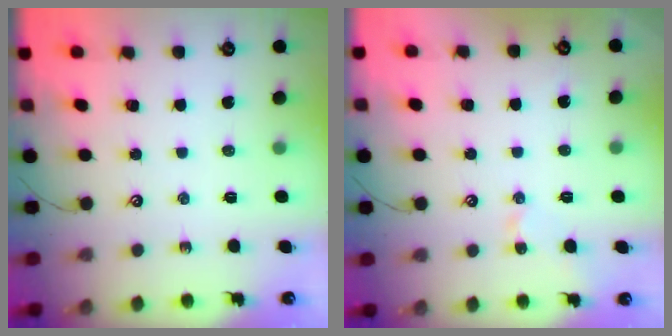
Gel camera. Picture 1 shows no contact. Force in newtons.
{"total": 2.5, "press": 2.4, "slide": 0.7}